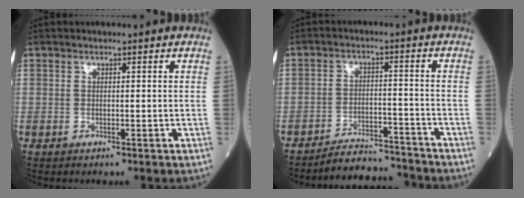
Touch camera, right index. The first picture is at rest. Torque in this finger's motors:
{"motor_torque": [-0.78, -0.59, -0.74, -0.21]}